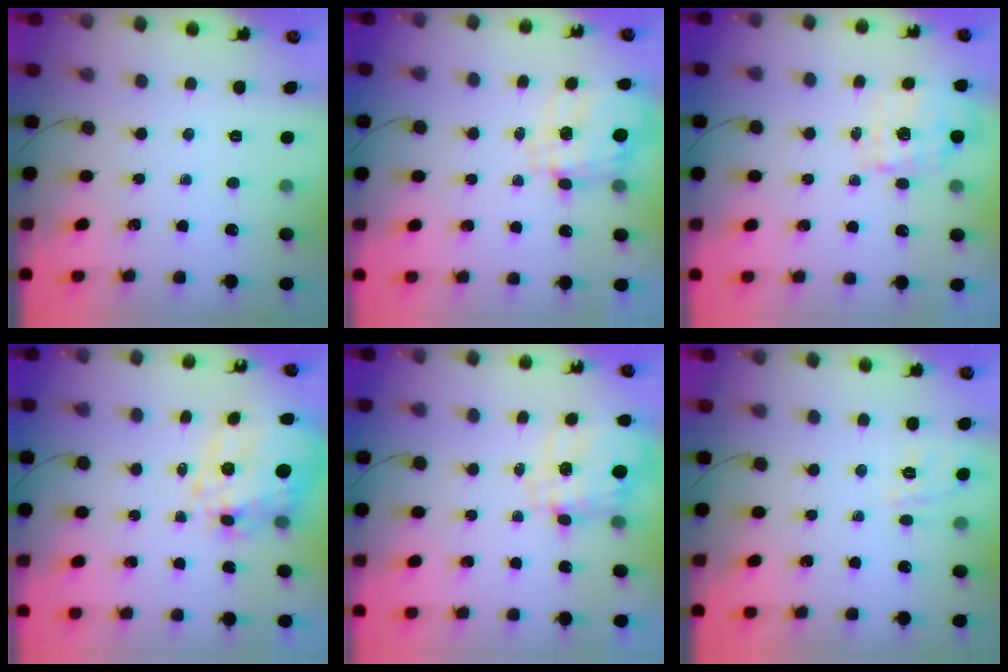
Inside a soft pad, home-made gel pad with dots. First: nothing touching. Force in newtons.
{"total": 3.4, "press": 3.3, "slide": 1.0}
{"total": 1.9, "press": 1.9, "slide": 0.5}
{"total": 14.6, "press": 14.3, "slide": 3.0}
{"total": 9.6, "press": 9.5, "slide": 0.8}
{"total": 1.9, "press": 0.3, "slide": 1.8}